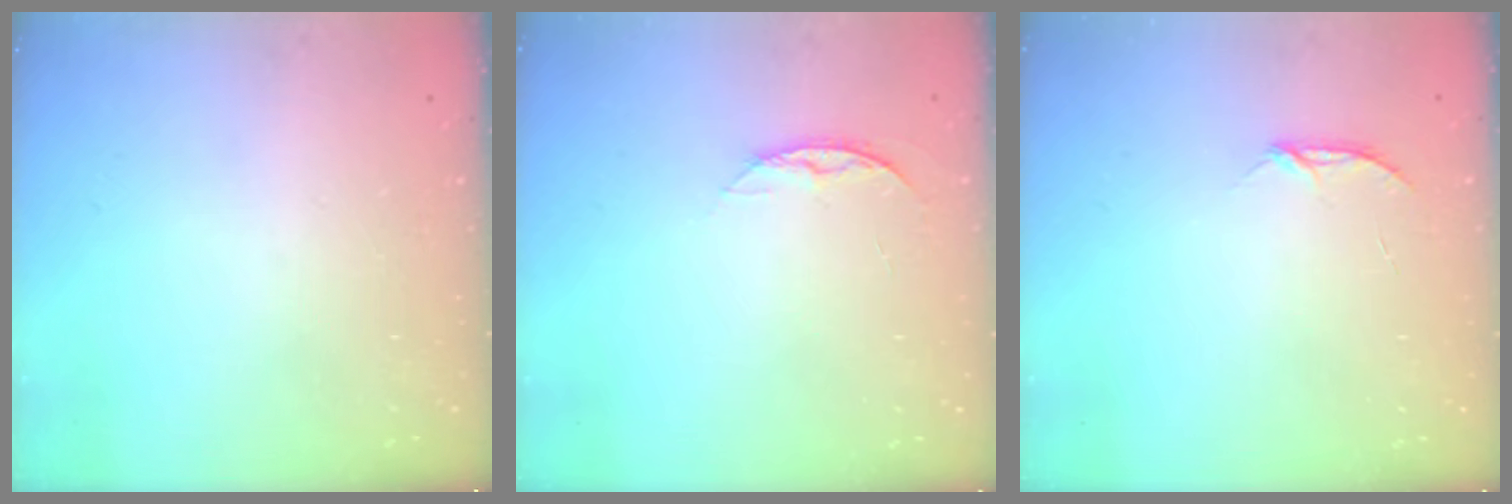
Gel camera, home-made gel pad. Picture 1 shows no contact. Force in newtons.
{"total": 6.4, "press": 6.3, "slide": 0.8}
{"total": 3.1, "press": 3.0, "slide": 0.4}